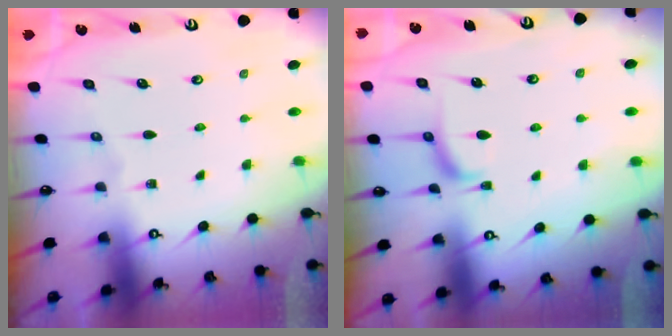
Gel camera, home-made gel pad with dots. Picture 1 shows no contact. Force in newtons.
{"total": 2.7, "press": 2.6, "slide": 0.5}